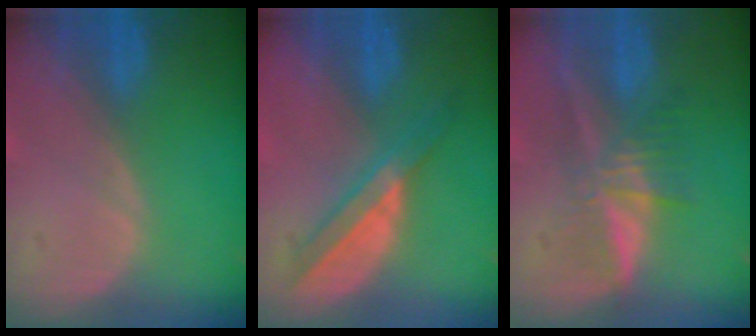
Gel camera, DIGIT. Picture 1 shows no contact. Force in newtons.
{"total": 5.9, "press": 5.3, "slide": 2.5}
{"total": 5.9, "press": 5.6, "slide": 2.0}